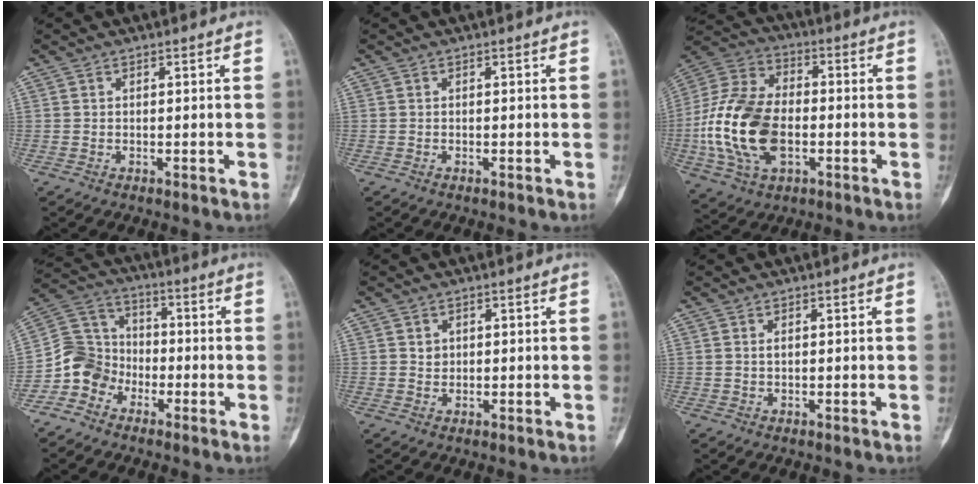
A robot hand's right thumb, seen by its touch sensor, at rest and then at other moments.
{"total": 0.0}
{"total": 19.3, "force": [-3.2, 12.3, 14.5], "torque": [-0.292, 0.015, -0.057]}
{"total": 8.9, "force": [-4.4, 7.6, 1.7], "torque": [-0.017, 0.055, -0.097]}
{"total": 1.7, "force": [0.4, 1.7, -0.1], "torque": [0.011, 0.001, 0.006]}
{"total": 0.7, "force": [0.2, 0.4, 0.6], "torque": [-0.007, 0.002, 0.003]}